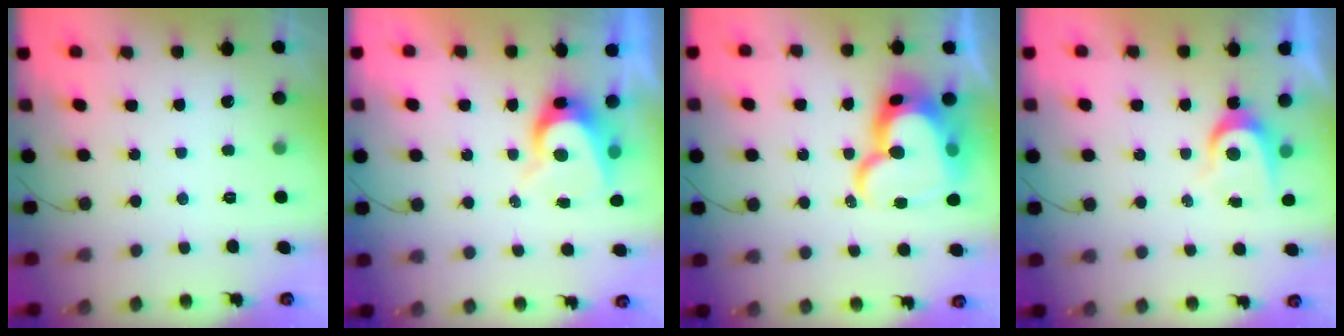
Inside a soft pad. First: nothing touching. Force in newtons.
{"total": 8.2, "press": 8.2, "slide": 0.8}
{"total": 22.0, "press": 21.9, "slide": 1.9}
{"total": 5.8, "press": 5.8, "slide": 0.3}